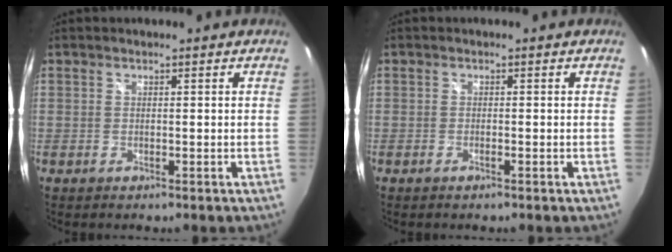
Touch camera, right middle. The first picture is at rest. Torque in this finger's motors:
{"motor_torque": [-0.26, 0.05, 0.03, -0.01]}